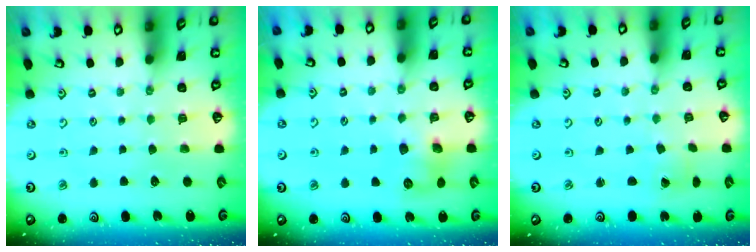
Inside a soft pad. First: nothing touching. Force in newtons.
{"total": 8.3, "press": 8.3, "slide": 0.4}
{"total": 1.5, "press": 1.5, "slide": 0.1}